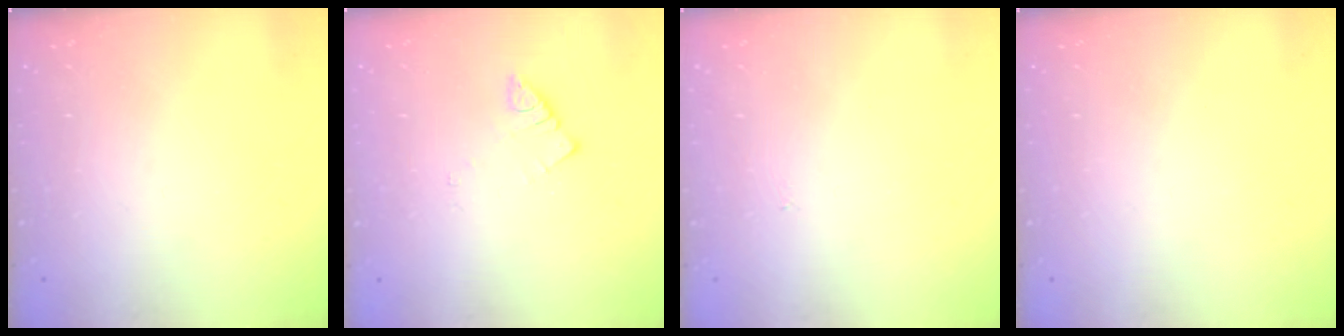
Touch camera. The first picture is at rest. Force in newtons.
{"total": 2.5, "press": 2.5, "slide": 0.3}
{"total": 3.1, "press": 3.1, "slide": 0.4}
{"total": 0.0}